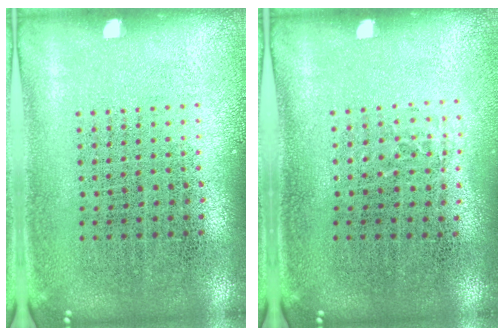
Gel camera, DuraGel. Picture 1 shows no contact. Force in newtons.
{"total": 0.5, "press": 0.4, "slide": 0.3}